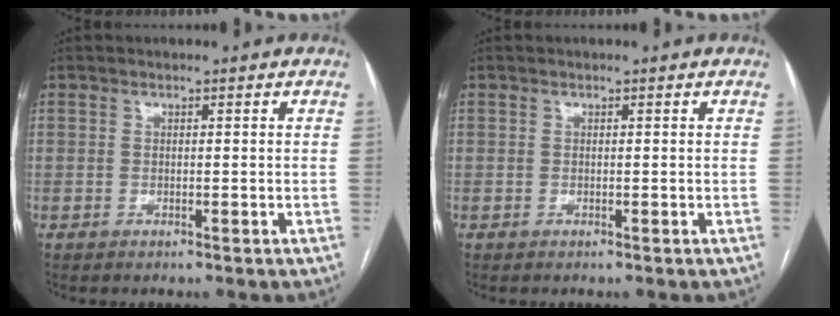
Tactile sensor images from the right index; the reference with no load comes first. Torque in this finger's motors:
{"motor_torque": [0.00, 0.00, 0.00, 0.01]}